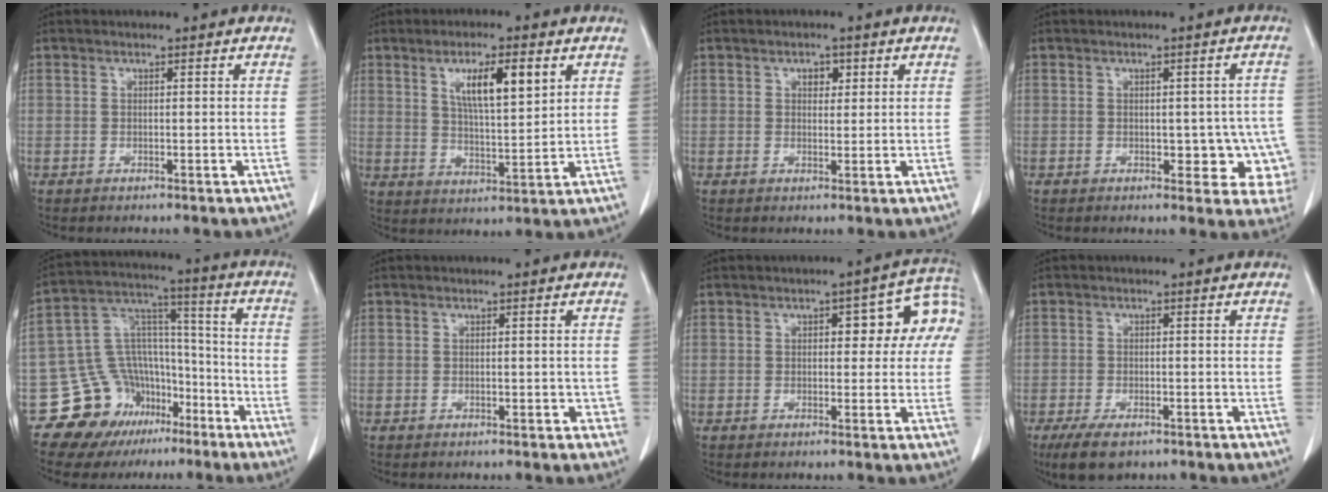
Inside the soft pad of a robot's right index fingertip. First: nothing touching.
{"total": 8.8, "force": [3.7, 1.8, 7.8], "torque": [-0.137, 0.001, 0.068]}
{"total": 2.1, "force": [0.9, 1.3, 1.3], "torque": [-0.017, 0.002, 0.012]}
{"total": 7.0, "force": [-1.7, 3.9, 5.6], "torque": [-0.036, 0.015, -0.015]}
{"total": 15.4, "force": [-8.9, 11.8, 4.4], "torque": [-0.072, 0.096, -0.132]}
{"total": 1.6, "force": [-0.5, 0.8, 1.3], "torque": [-0.014, 0.004, -0.004]}
{"total": 8.5, "force": [1.8, 4.0, 7.3], "torque": [-0.075, 0.041, 0.020]}
{"total": 5.3, "force": [-3.6, 2.4, 3.1], "torque": [-0.060, -0.007, -0.056]}